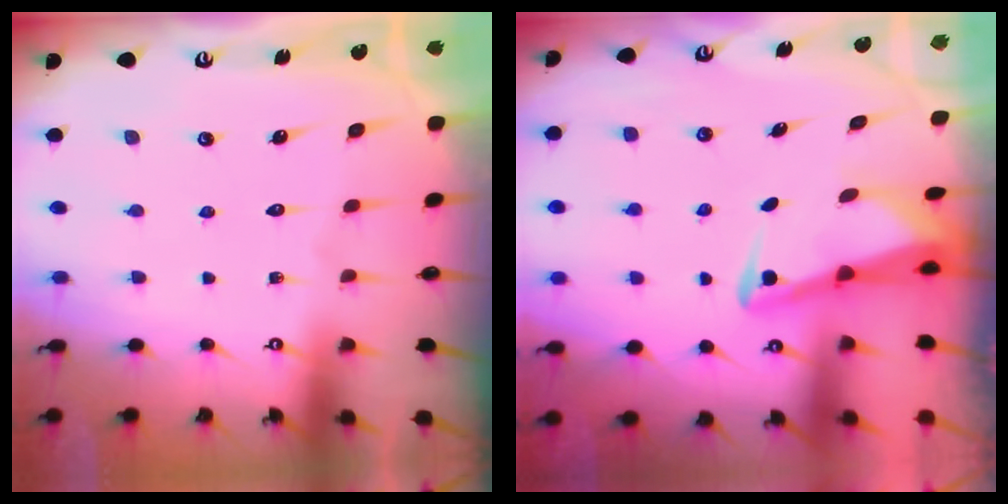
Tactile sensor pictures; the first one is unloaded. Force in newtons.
{"total": 3.4, "press": 3.4, "slide": 0.2}